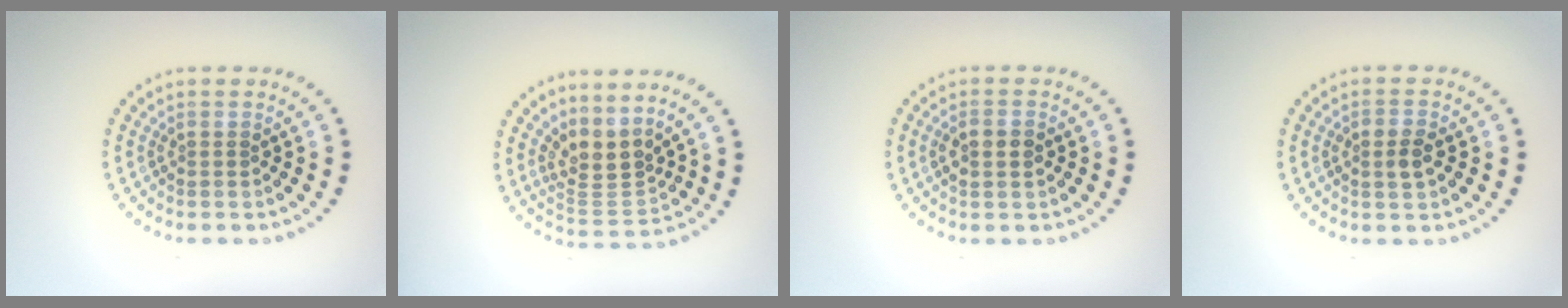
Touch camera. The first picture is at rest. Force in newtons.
{"total": 3.4, "press": 2.4, "slide": 2.4}
{"total": 1.9, "press": 1.9, "slide": 0.1}
{"total": 1.9, "press": 1.9, "slide": 0.2}